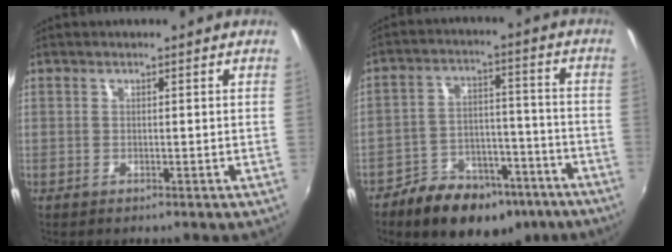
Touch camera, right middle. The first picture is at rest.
{"total": 15.7, "force": [-11.2, 8.2, 7.4], "torque": [-0.134, 0.016, -0.150]}